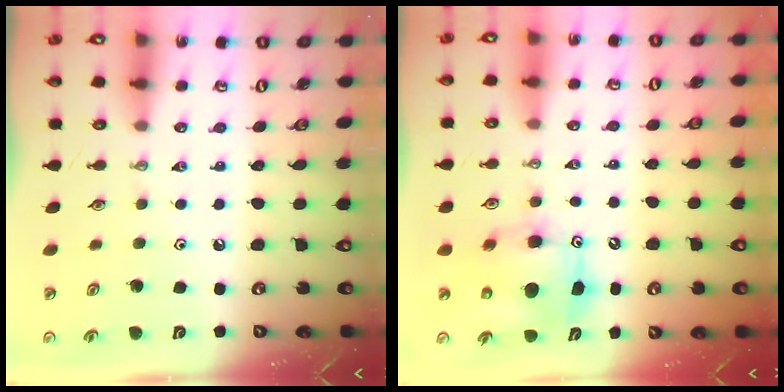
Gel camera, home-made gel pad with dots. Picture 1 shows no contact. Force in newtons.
{"total": 8.2, "press": 8.0, "slide": 1.7}